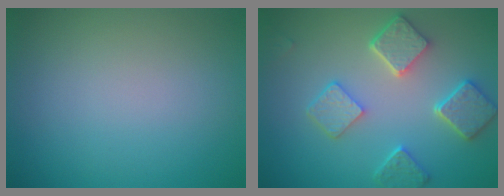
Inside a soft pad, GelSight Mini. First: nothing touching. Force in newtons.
{"total": 5.4, "press": 4.2, "slide": 3.3}